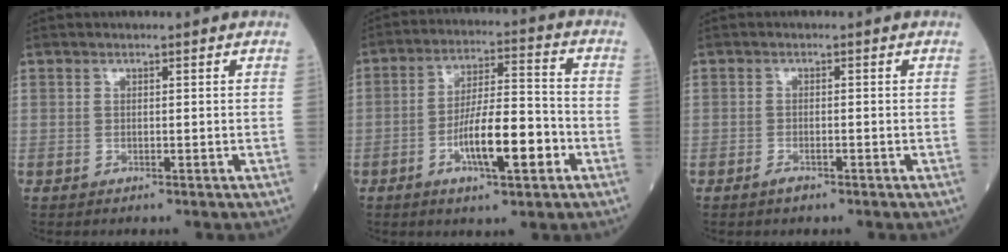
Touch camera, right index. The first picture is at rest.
{"total": 10.8, "force": [-4.0, 2.2, 9.8], "torque": [-0.174, 0.008, -0.068]}
{"total": 1.4, "force": [-0.9, 0.4, 0.9], "torque": [-0.024, -0.001, -0.013]}